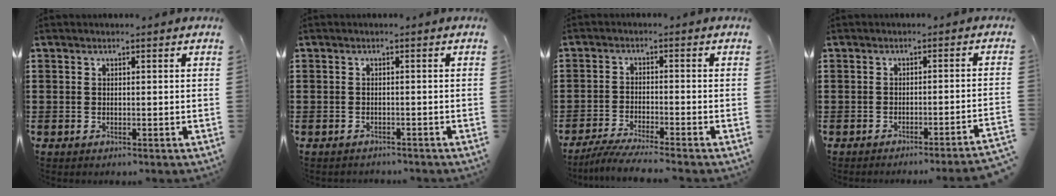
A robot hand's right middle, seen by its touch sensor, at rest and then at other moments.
{"total": 0.9, "force": [-0.8, 0.1, -0.1], "torque": [0.000, 0.001, -0.019]}
{"total": 4.0, "force": [-3.6, -0.3, 1.5], "torque": [-0.039, -0.013, -0.075]}
{"total": 2.4, "force": [-2.1, -0.6, 1.0], "torque": [-0.016, -0.002, -0.045]}